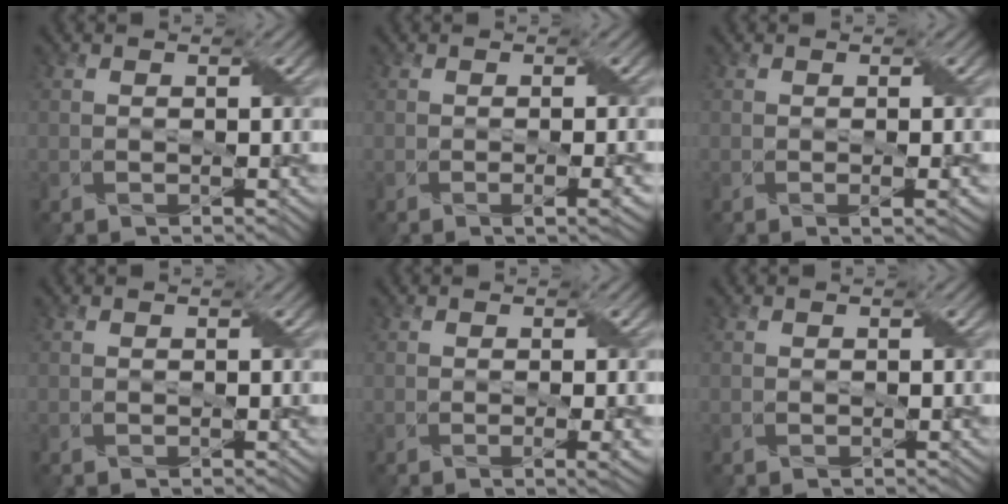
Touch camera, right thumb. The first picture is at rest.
{"total": 2.5, "force": [-0.6, 0.6, 2.4], "torque": [-0.038, 0.000, -0.007]}
{"total": 1.8, "force": [-0.2, 0.3, 1.7], "torque": [-0.030, -0.002, -0.002]}
{"total": 0.0}
{"total": 2.7, "force": [-0.3, 0.7, 2.6], "torque": [-0.040, 0.001, -0.004]}
{"total": 0.0}